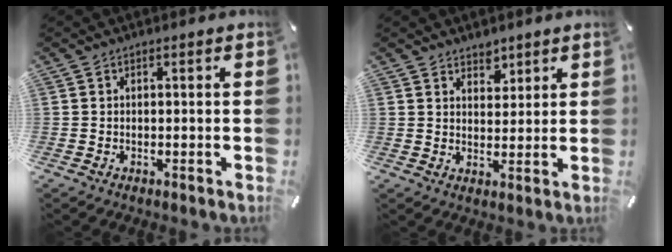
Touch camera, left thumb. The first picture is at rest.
{"total": 4.0, "force": [3.2, 2.4, 0.0], "torque": [0.015, -0.022, 0.056]}